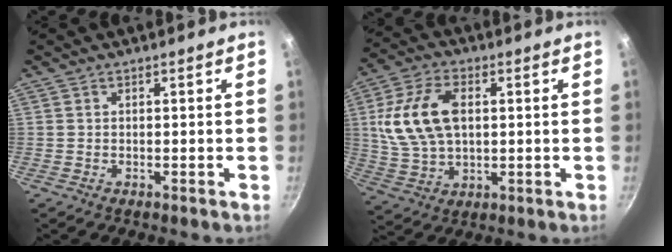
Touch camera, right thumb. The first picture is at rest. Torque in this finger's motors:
{"motor_torque": [-0.27, 1.28, 0.31, -0.17, 0.14]}